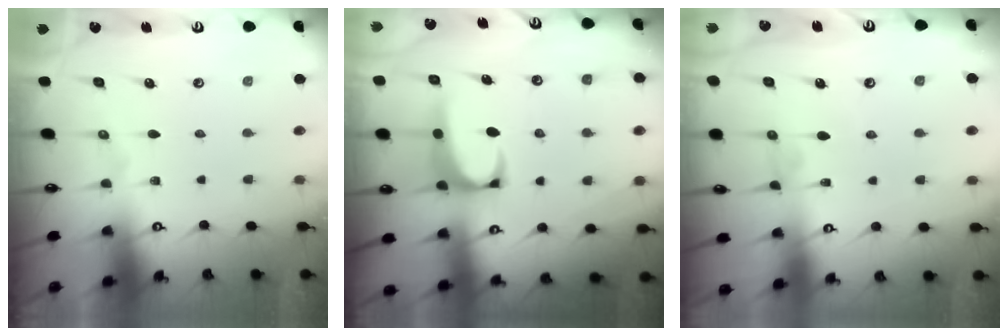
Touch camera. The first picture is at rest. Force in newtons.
{"total": 2.1, "press": 1.9, "slide": 0.9}
{"total": 0.9, "press": 0.8, "slide": 0.3}